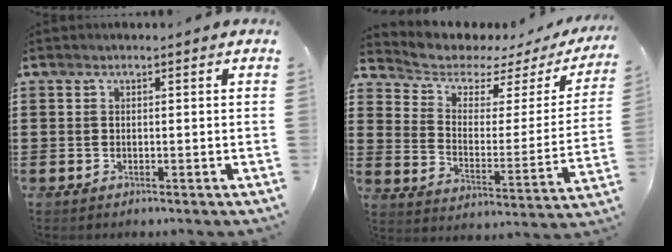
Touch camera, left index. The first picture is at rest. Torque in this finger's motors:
{"motor_torque": [2.14, 0.00, -0.50, -0.21]}